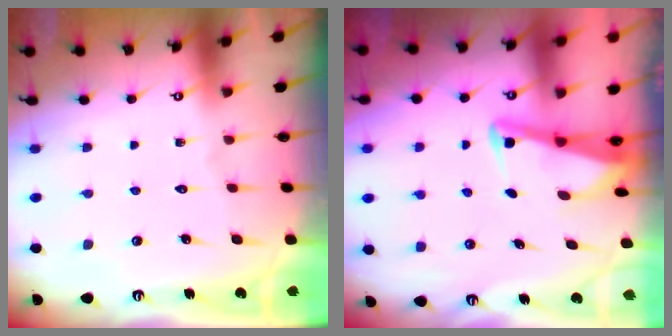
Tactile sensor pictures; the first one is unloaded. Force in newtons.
{"total": 3.0, "press": 3.0, "slide": 0.3}